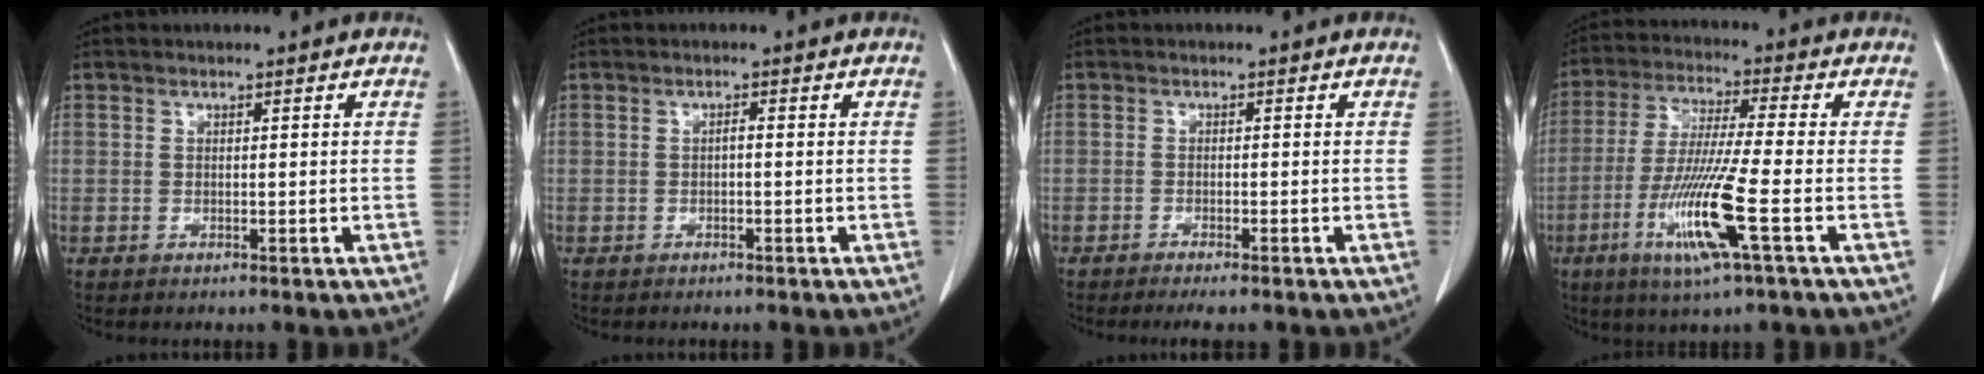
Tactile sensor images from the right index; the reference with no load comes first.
{"total": 0.7, "force": [-0.1, 0.2, 0.6], "torque": [-0.011, 0.003, -0.002]}
{"total": 2.6, "force": [-2.1, 0.3, 1.6], "torque": [-0.022, -0.006, -0.028]}
{"total": 12.4, "force": [-4.4, -0.5, 11.6], "torque": [-0.237, -0.025, -0.089]}